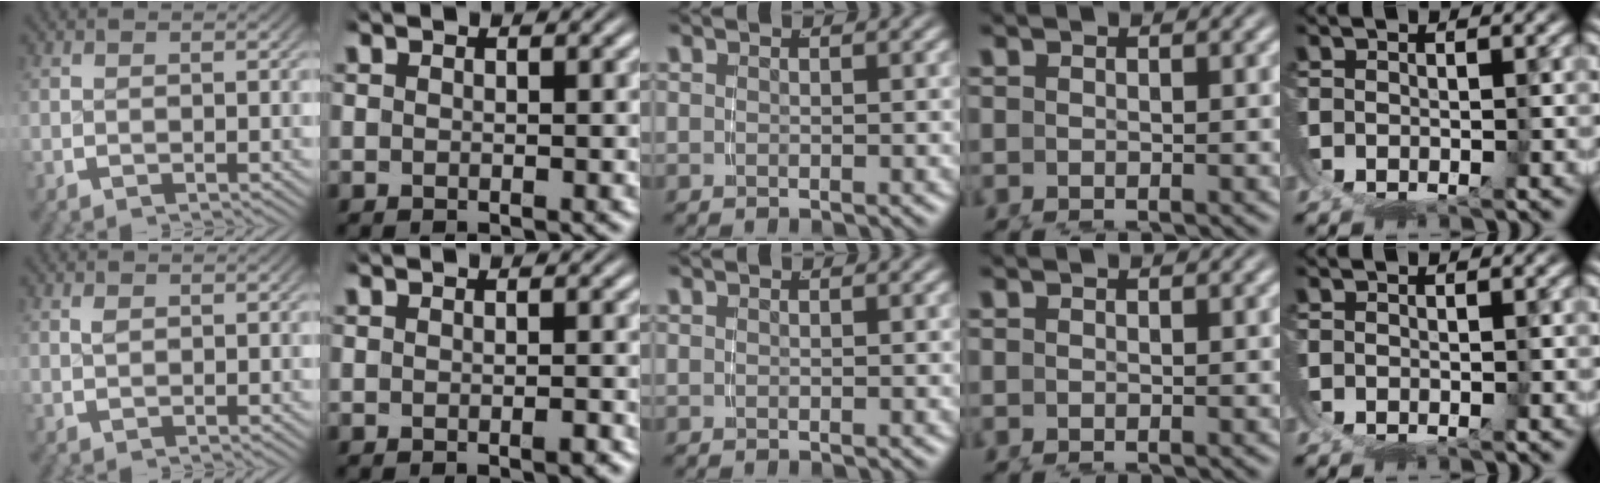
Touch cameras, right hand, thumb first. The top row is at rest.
{"thumb": {"total": 0.5, "force": [0.4, 0.3, 0.2], "torque": [-0.004, -0.002, 0.011]}, "index": {"total": 0.5, "force": [-0.3, 0.1, 0.4], "torque": [-0.005, 0.003, -0.007]}}